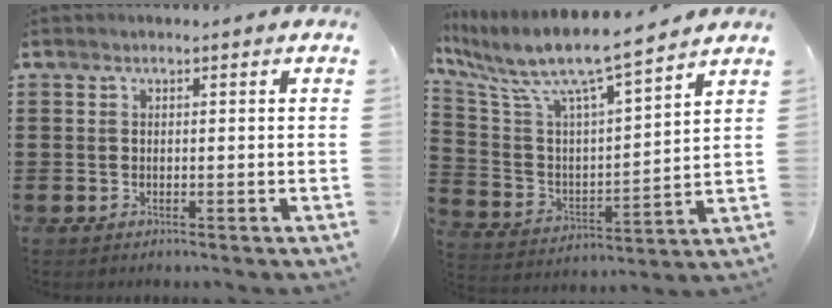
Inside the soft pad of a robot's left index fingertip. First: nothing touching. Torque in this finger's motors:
{"motor_torque": [1.10, -1.04, 0.68, 0.21]}